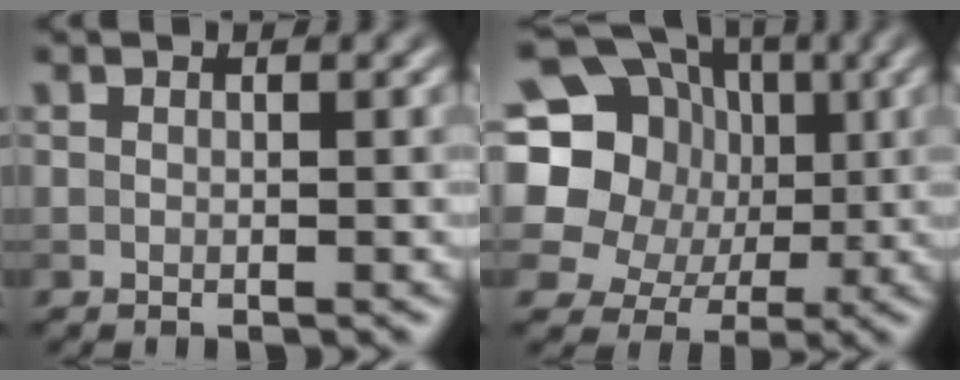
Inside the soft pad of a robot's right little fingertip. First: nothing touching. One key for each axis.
{"total": 17.3, "fx": 3.0, "fy": 15.5, "fz": 7.0, "tx": -0.162, "ty": 0.035, "tz": 0.021}